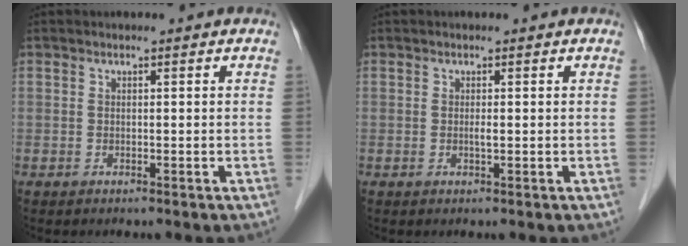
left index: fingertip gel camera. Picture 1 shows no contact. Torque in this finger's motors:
{"motor_torque": [0.19, 0.13, -0.02, 0.02]}